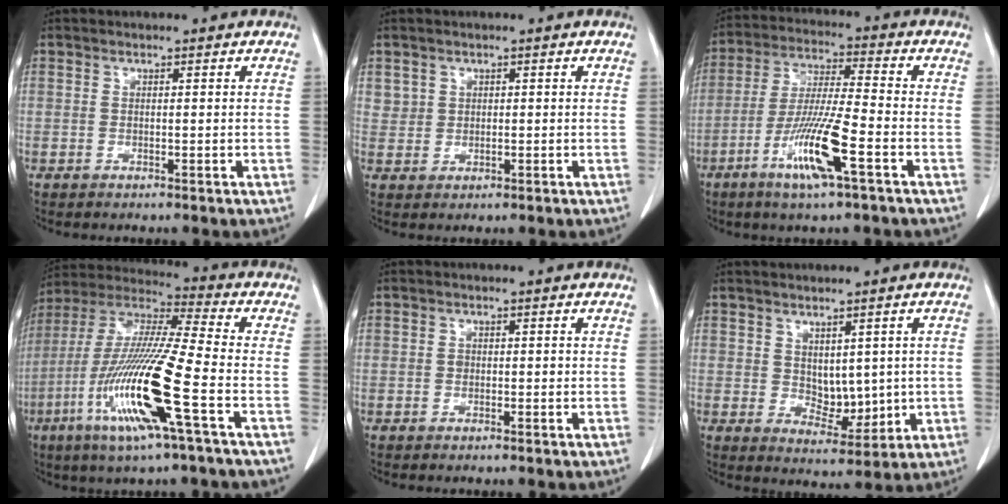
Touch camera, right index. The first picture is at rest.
{"total": 2.2, "force": [1.0, 1.9, 0.1], "torque": [0.014, 0.001, 0.013]}
{"total": 11.7, "force": [-5.2, 0.3, 10.5], "torque": [-0.207, -0.016, -0.101]}
{"total": 18.5, "force": [-6.6, 0.3, 17.3], "torque": [-0.367, -0.027, -0.135]}
{"total": 1.0, "force": [-0.1, 0.7, 0.6], "torque": [-0.009, 0.002, -0.001]}
{"total": 5.8, "force": [0.4, 3.6, 4.5], "torque": [-0.061, -0.004, 0.025]}